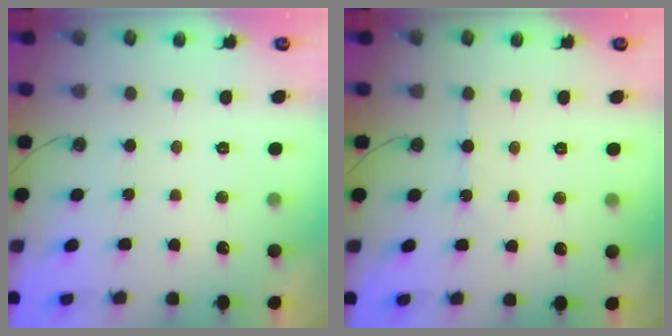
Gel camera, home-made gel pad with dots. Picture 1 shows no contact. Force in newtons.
{"total": 2.4, "press": 2.4, "slide": 0.2}